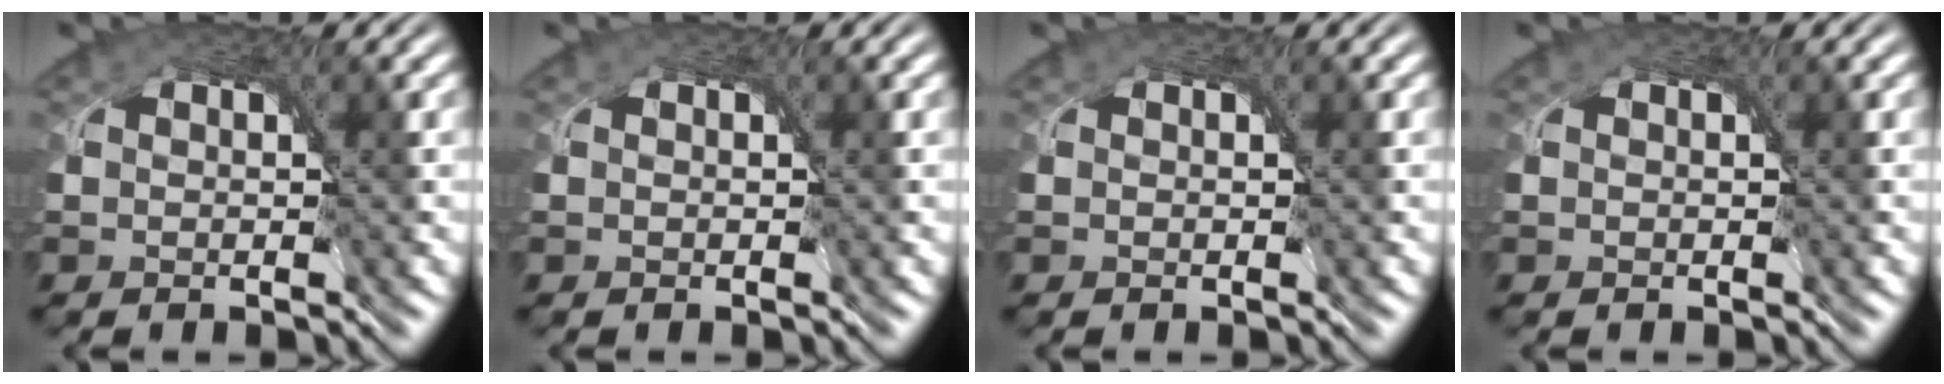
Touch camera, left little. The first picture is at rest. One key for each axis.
{"total": 0.0}
{"total": 0.0}
{"total": 0.0}